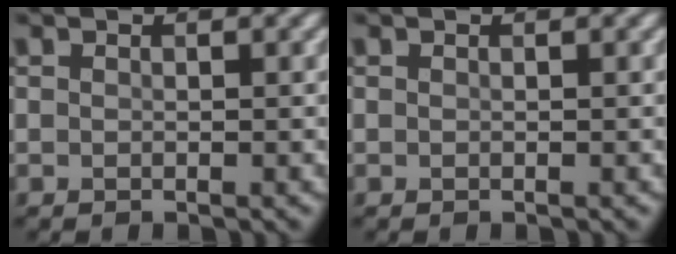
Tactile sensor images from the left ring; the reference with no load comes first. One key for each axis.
{"total": 0.0}